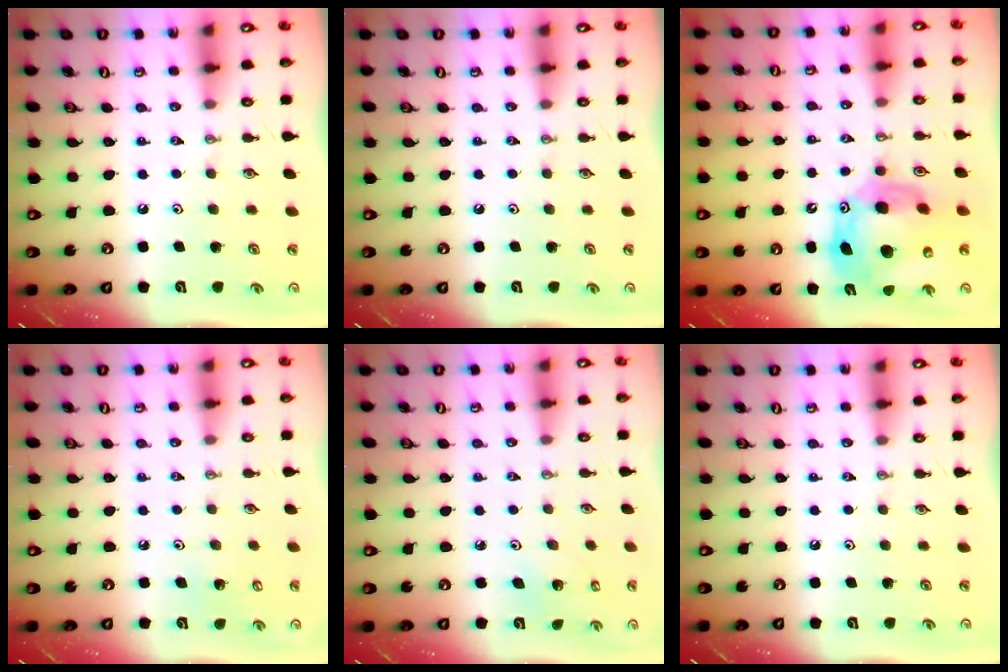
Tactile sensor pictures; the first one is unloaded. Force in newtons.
{"total": 0.0}
{"total": 17.8, "press": 17.7, "slide": 1.7}
{"total": 4.4, "press": 4.3, "slide": 0.8}
{"total": 3.1, "press": 3.1, "slide": 0.2}
{"total": 0.0}